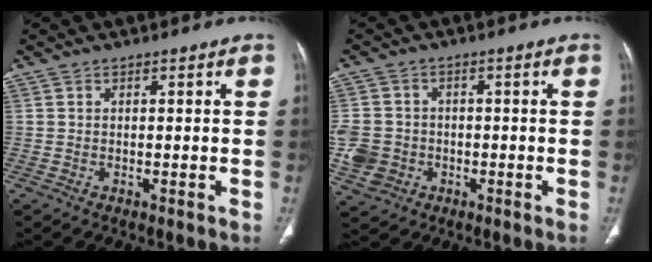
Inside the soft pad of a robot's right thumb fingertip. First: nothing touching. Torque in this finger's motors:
{"motor_torque": [-0.16, 0.01, 0.64, -0.83, 0.22]}